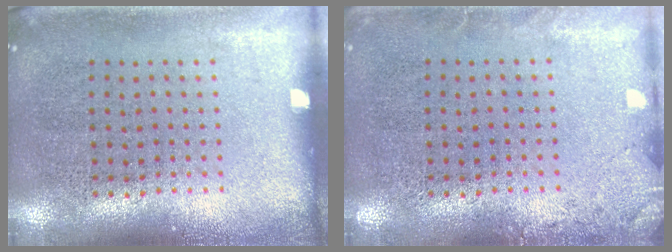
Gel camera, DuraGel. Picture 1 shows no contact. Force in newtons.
{"total": 1.4, "press": 1.4, "slide": 0.3}